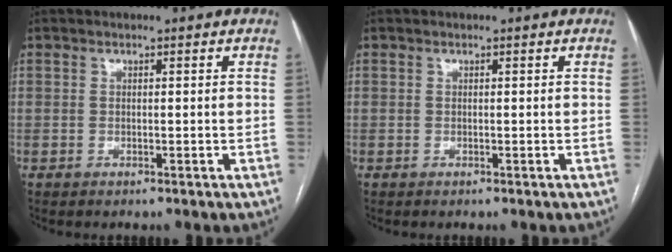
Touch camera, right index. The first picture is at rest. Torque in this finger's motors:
{"motor_torque": [0.00, 0.00, 0.00, 0.00]}